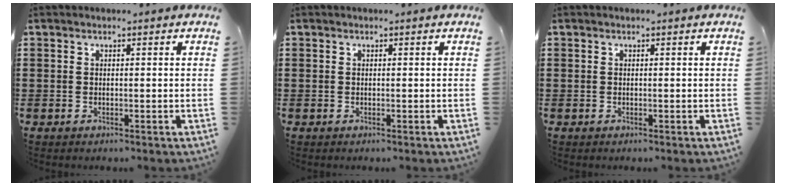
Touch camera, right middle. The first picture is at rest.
{"total": 0.0}
{"total": 0.0}